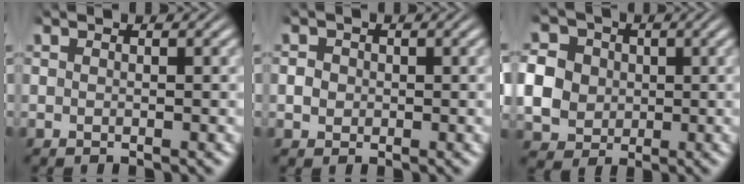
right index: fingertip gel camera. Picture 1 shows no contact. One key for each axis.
{"total": 0.9, "fx": -0.2, "fy": 0.9, "fz": 0.3, "tx": -0.010, "ty": -0.006, "tz": 0.001}
{"total": 10.0, "fx": 0.2, "fy": 9.1, "fz": 4.1, "tx": -0.103, "ty": -0.029, "tz": 0.003}